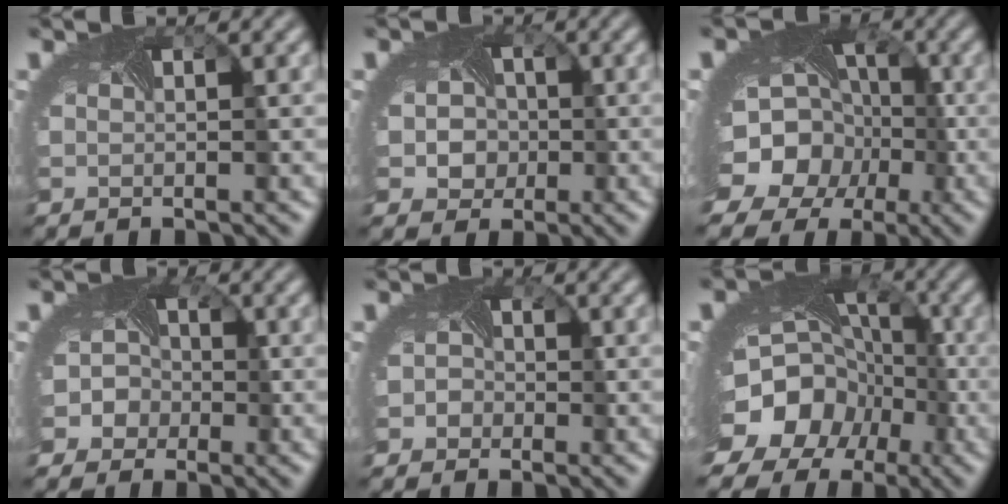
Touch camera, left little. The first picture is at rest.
{"total": 5.5, "force": [-0.4, 4.9, 2.5], "torque": [-0.024, 0.004, -0.027]}
{"total": 15.2, "force": [-4.5, 12.6, 7.0], "torque": [-0.135, -0.029, -0.084]}
{"total": 6.9, "force": [-2.0, 6.2, 2.4], "torque": [-0.034, 0.007, -0.064]}
{"total": 2.9, "force": [-1.4, 2.5, 0.8], "torque": [0.010, 0.009, -0.026]}
{"total": 14.4, "force": [-5.8, 11.6, 6.3], "torque": [-0.122, -0.040, -0.101]}